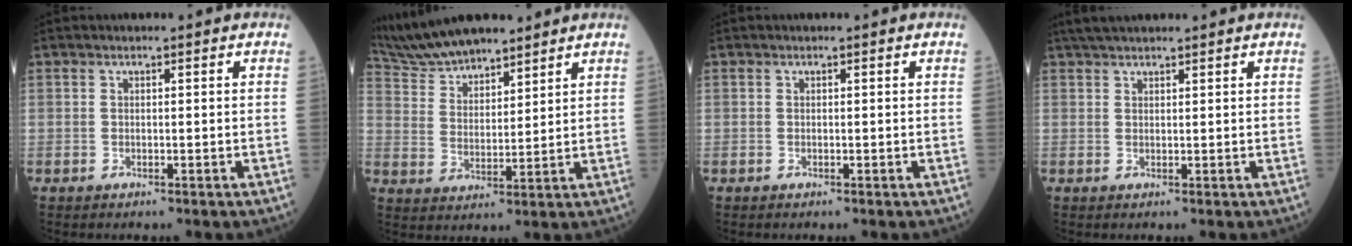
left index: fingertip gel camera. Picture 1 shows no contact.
{"total": 11.2, "force": [10.2, 2.5, 4.0], "torque": [-0.089, 0.024, 0.198]}
{"total": 0.0}
{"total": 4.6, "force": [4.0, 0.7, 2.1], "torque": [-0.036, 0.034, 0.071]}